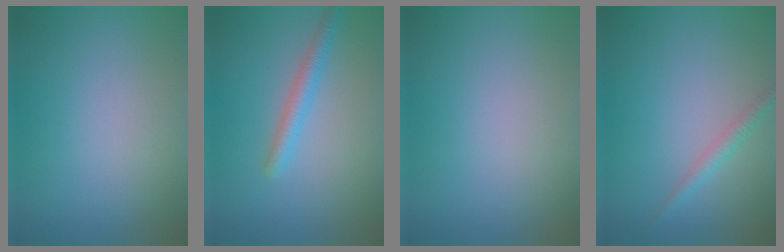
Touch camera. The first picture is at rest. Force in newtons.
{"total": 2.1, "press": 2.1, "slide": 0.1}
{"total": 0.0}
{"total": 1.6, "press": 1.6, "slide": 0.0}